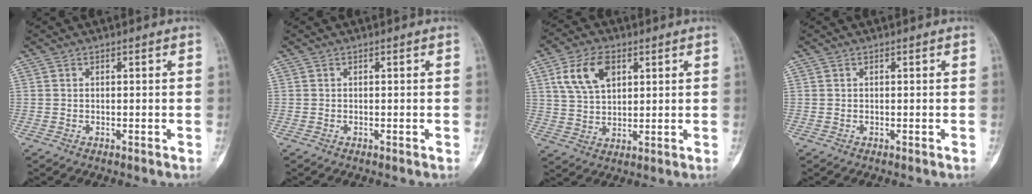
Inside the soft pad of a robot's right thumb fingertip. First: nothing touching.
{"total": 0.0}
{"total": 9.6, "force": [3.9, 5.8, 6.6], "torque": [-0.113, -0.005, 0.075]}
{"total": 0.0}